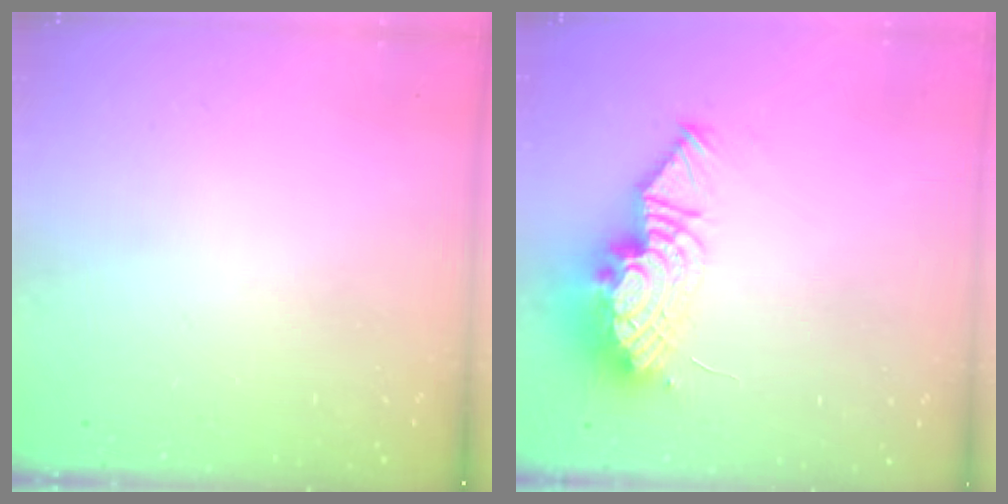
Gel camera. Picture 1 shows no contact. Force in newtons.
{"total": 19.1, "press": 15.7, "slide": 10.8}